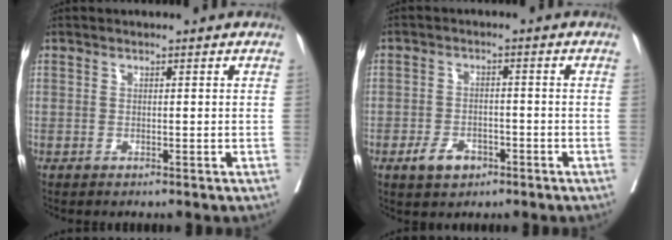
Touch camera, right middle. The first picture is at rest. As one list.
[{"total": 4.2, "force": [-2.4, 2.6, 2.3], "torque": [-0.042, 0.002, -0.034]}]